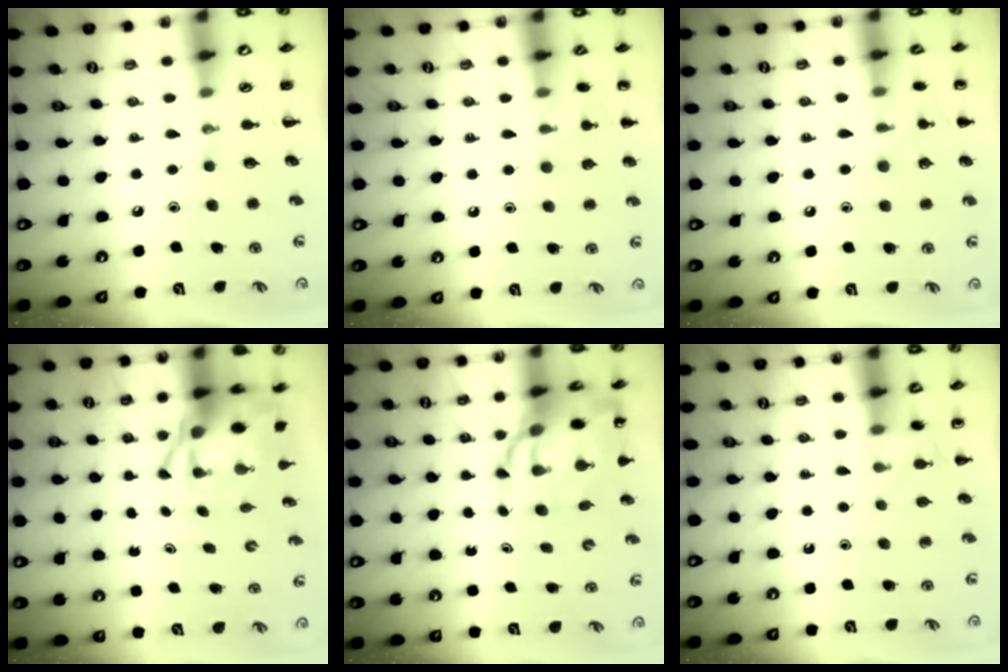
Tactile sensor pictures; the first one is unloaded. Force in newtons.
{"total": 7.3, "press": 7.0, "slide": 2.1}
{"total": 9.0, "press": 8.8, "slide": 1.7}
{"total": 5.4, "press": 5.2, "slide": 1.2}
{"total": 11.4, "press": 10.9, "slide": 3.2}
{"total": 5.0, "press": 4.6, "slide": 1.8}